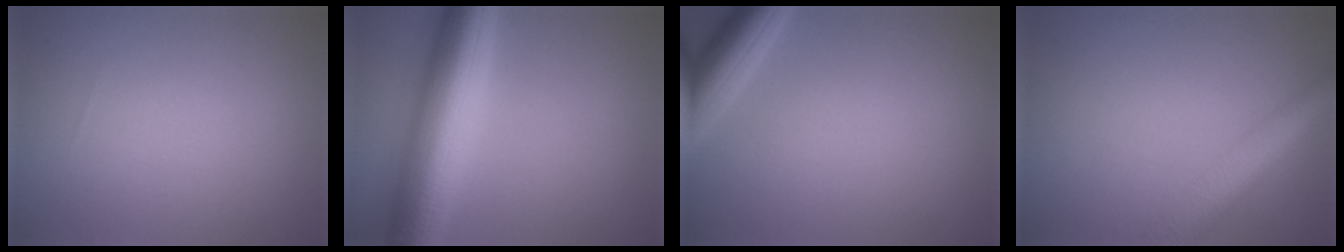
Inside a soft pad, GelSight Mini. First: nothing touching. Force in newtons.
{"total": 10.7, "press": 10.7, "slide": 0.1}
{"total": 4.6, "press": 4.6, "slide": 0.3}
{"total": 5.8, "press": 5.8, "slide": 0.4}